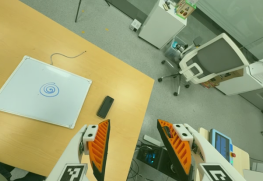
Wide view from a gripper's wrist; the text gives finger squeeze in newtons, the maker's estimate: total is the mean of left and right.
{"total": 0.0}